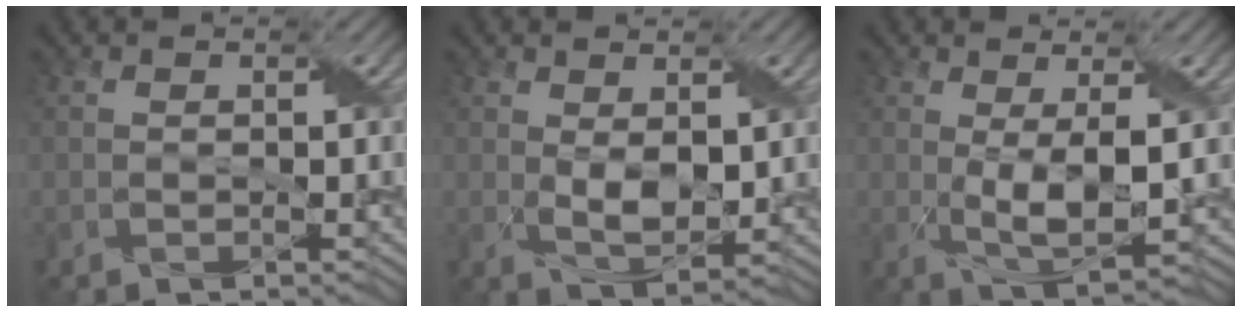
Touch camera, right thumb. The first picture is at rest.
{"total": 4.0, "force": [0.7, 2.2, 3.3], "torque": [-0.073, -0.006, 0.021]}
{"total": 5.5, "force": [0.3, 1.6, 5.3], "torque": [-0.109, -0.003, 0.009]}